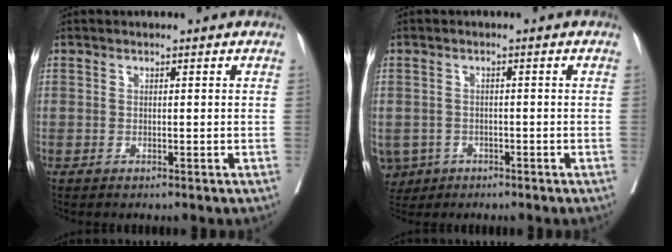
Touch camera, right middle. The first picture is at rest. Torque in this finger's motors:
{"motor_torque": [0.52, -0.20, 1.05, 0.21]}